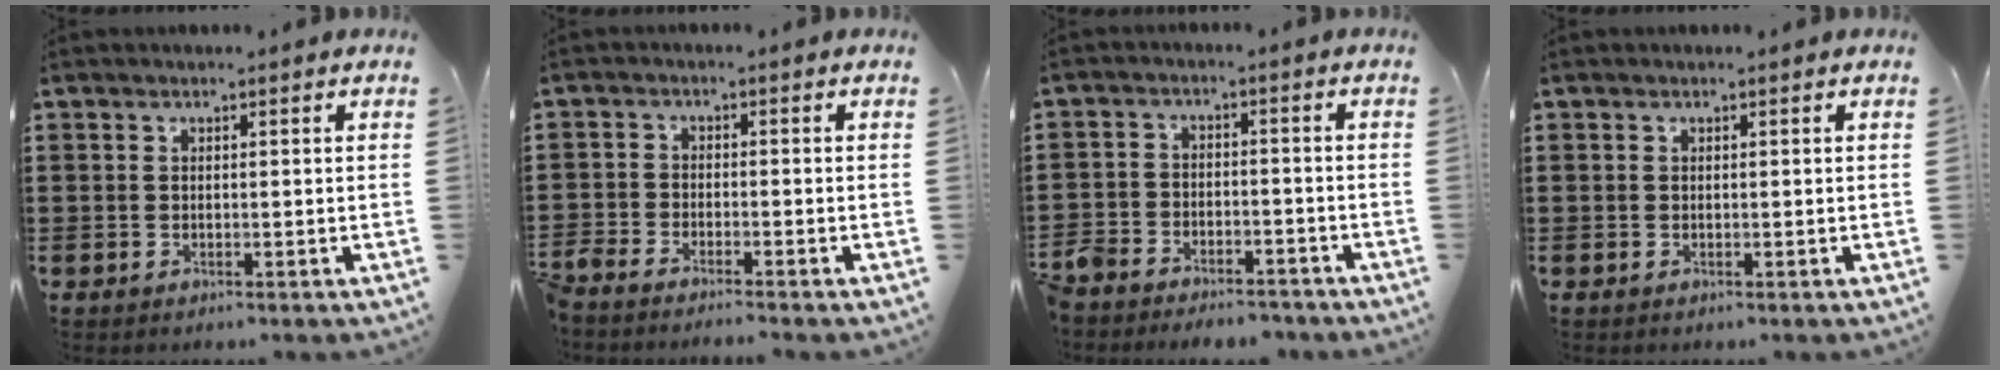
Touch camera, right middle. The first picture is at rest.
{"total": 2.6, "force": [-2.6, 0.0, 0.3], "torque": [-0.024, -0.009, -0.058]}
{"total": 4.8, "force": [-4.7, 1.1, 0.1], "torque": [-0.025, 0.001, -0.103]}
{"total": 0.0}